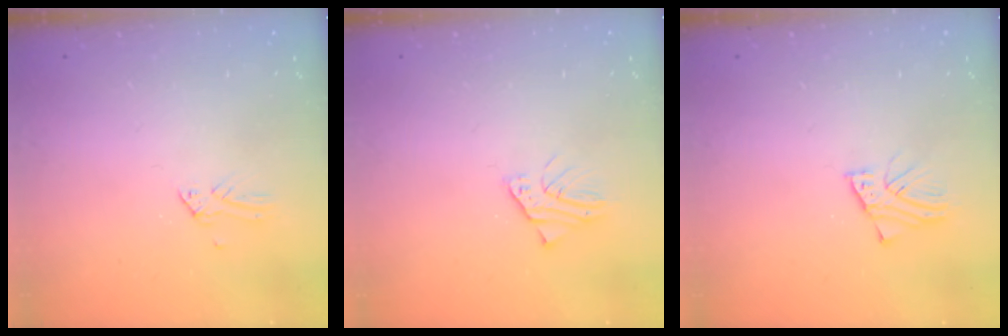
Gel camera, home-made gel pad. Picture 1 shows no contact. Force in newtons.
{"total": 2.8, "press": 2.8, "slide": 0.3}
{"total": 2.7, "press": 2.7, "slide": 0.1}